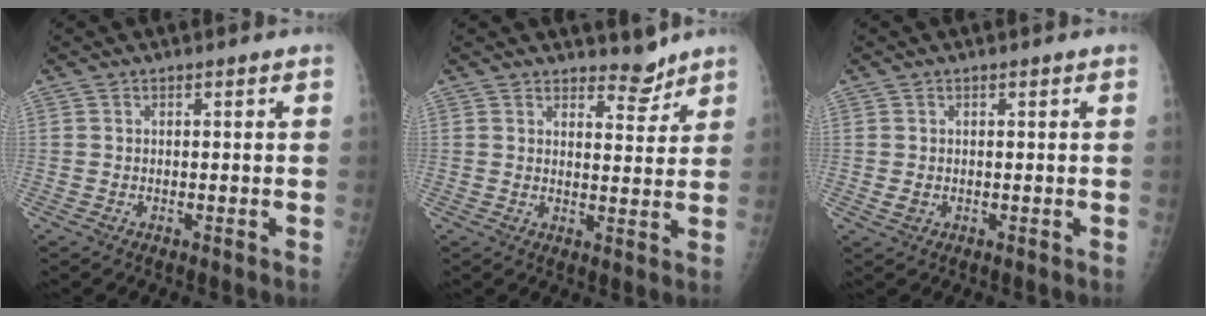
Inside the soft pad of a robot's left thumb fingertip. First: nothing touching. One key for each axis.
{"total": 4.1, "fx": 3.8, "fy": 1.5, "fz": 0.7, "tx": 0.011, "ty": -0.033, "tz": 0.058}
{"total": 1.1, "fx": 0.1, "fy": 0.9, "fz": 0.6, "tx": -0.009, "ty": -0.001, "tz": 0.006}